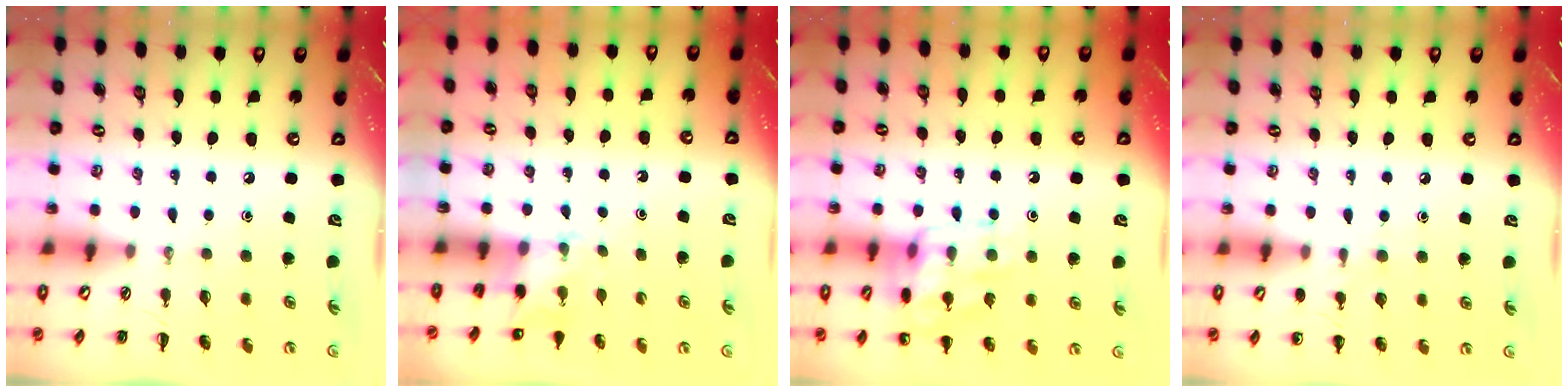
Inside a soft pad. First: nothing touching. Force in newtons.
{"total": 4.0, "press": 3.8, "slide": 1.2}
{"total": 15.2, "press": 15.1, "slide": 0.5}
{"total": 5.6, "press": 5.4, "slide": 1.7}